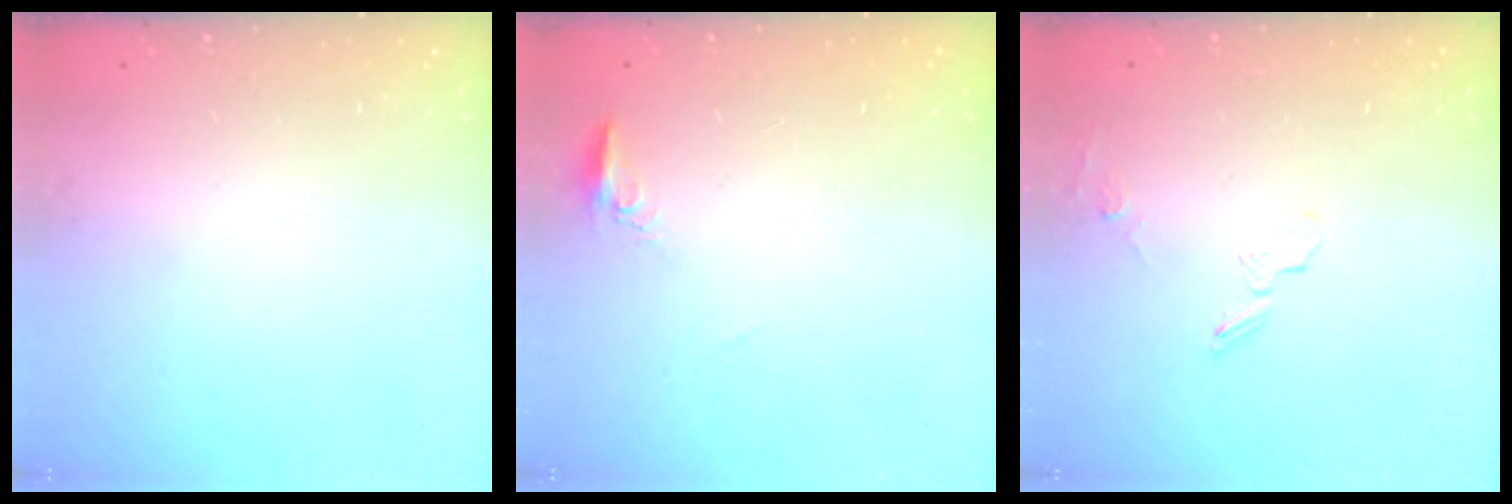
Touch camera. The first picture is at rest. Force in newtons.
{"total": 5.5, "press": 5.3, "slide": 1.6}
{"total": 5.5, "press": 5.4, "slide": 1.2}